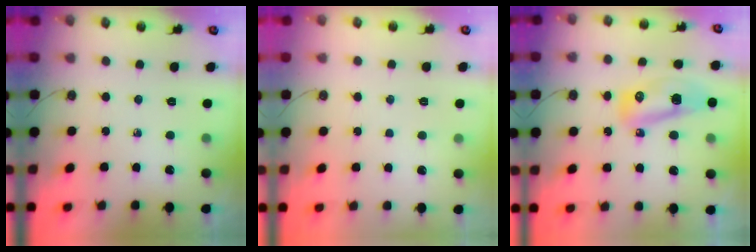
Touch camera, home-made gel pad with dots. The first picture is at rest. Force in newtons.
{"total": 0.9, "press": 0.9, "slide": 0.0}
{"total": 10.6, "press": 10.4, "slide": 1.8}